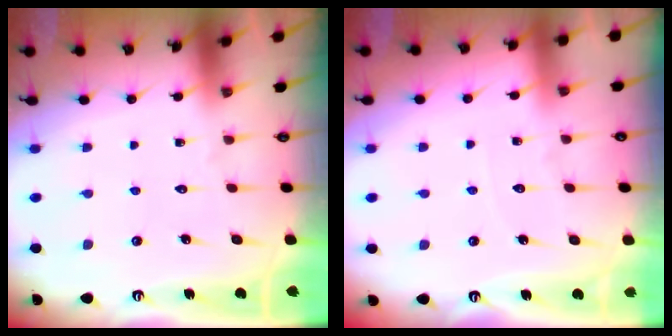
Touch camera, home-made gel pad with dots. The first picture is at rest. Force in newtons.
{"total": 2.6, "press": 2.5, "slide": 0.4}